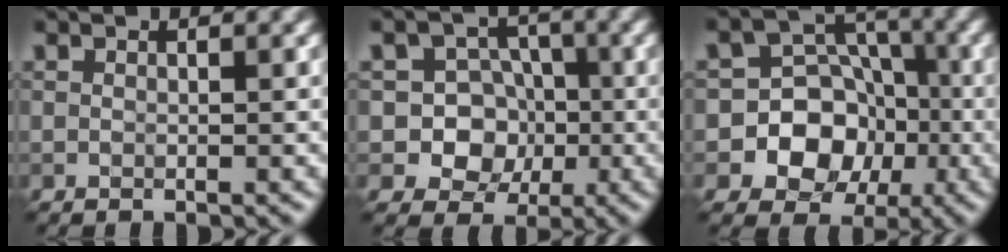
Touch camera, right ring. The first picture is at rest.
{"total": 7.2, "force": [-0.6, 6.7, 2.4], "torque": [-0.037, 0.034, -0.042]}
{"total": 9.0, "force": [-2.3, 8.2, 2.9], "torque": [-0.048, 0.030, -0.072]}